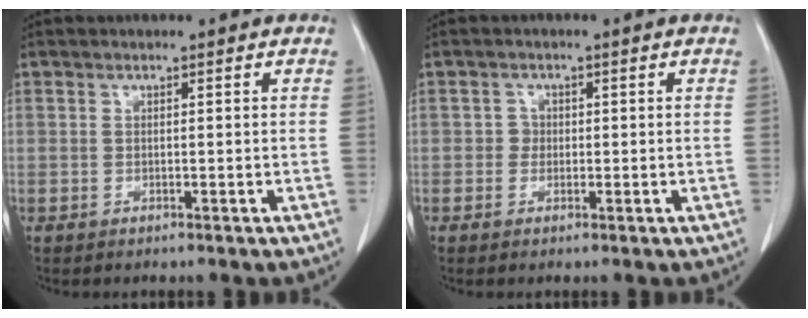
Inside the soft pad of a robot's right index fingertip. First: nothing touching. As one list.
[{"total": 1.5, "force": [0.0, 1.5, 0.2], "torque": [0.007, 0.006, -0.004]}]